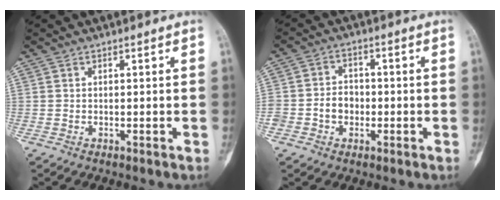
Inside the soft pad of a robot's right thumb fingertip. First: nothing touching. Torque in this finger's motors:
{"motor_torque": [-0.04, -0.23, 0.72, -0.26, 0.04]}